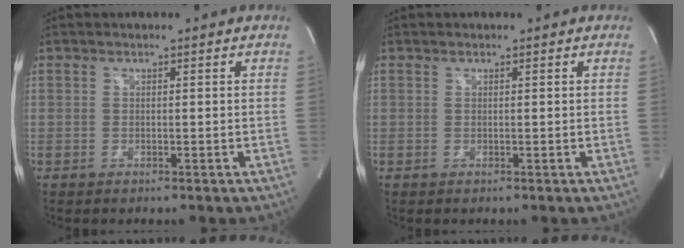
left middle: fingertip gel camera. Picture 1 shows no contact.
{"total": 0.0}